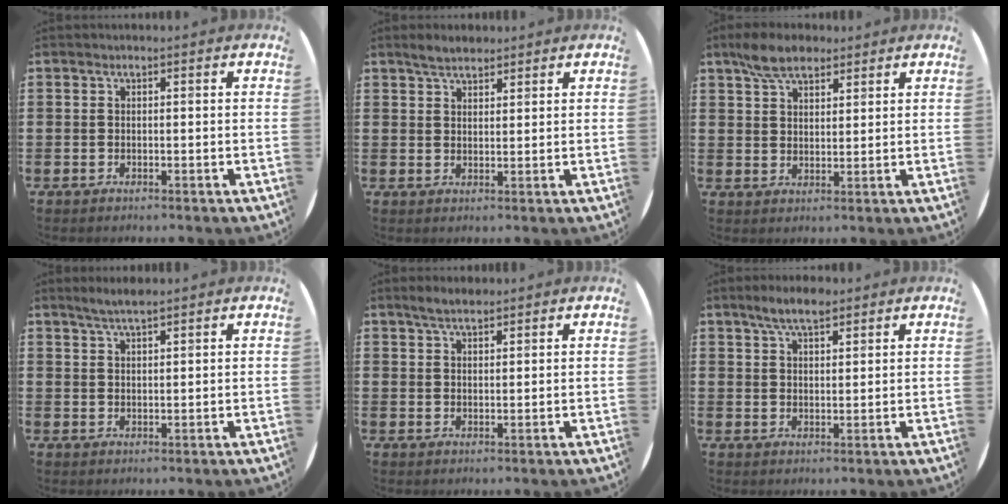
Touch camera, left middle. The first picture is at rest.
{"total": 3.1, "force": [2.7, 1.0, 1.0], "torque": [-0.015, 0.001, 0.050]}
{"total": 5.7, "force": [4.6, 2.7, 2.2], "torque": [-0.047, 0.001, 0.085]}
{"total": 2.7, "force": [2.4, 0.2, 1.2], "torque": [-0.026, 0.002, 0.044]}
{"total": 2.8, "force": [2.4, 0.7, 1.2], "torque": [-0.026, 0.008, 0.043]}
{"total": 4.6, "force": [3.7, 1.6, 2.3], "torque": [-0.043, -0.003, 0.065]}